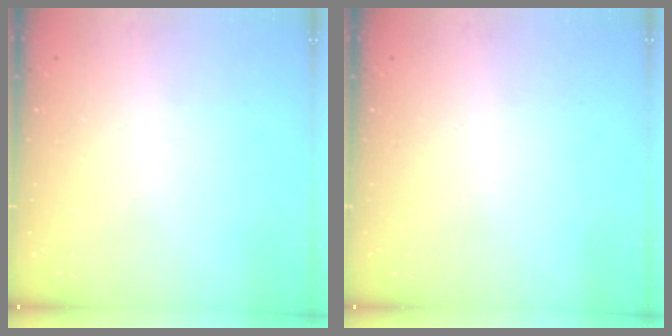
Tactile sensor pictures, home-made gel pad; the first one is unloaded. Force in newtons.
{"total": 0.0}